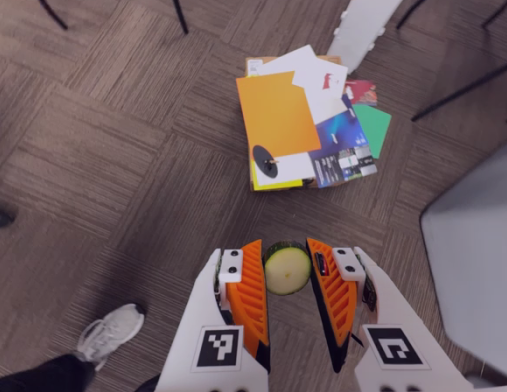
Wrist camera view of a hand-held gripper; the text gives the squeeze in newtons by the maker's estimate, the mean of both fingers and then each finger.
{"total": 10.6, "left": 11.5, "right": 9.7}